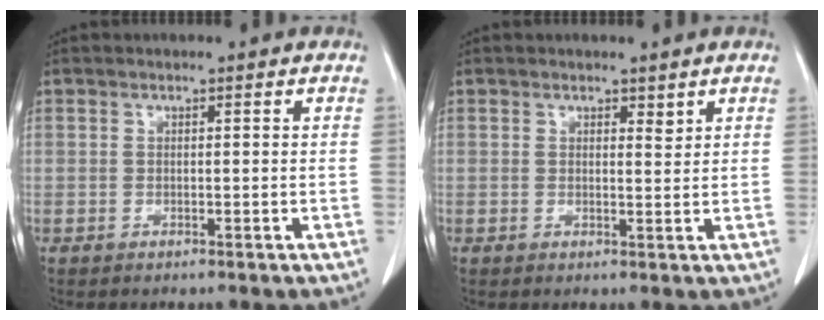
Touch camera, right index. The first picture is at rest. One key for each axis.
{"total": 1.2, "fx": 1.0, "fy": 0.5, "fz": 0.6, "tx": -0.009, "ty": -0.008, "tz": 0.014}